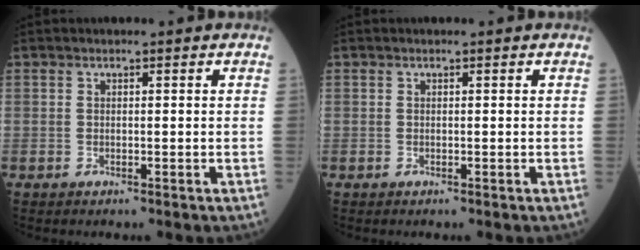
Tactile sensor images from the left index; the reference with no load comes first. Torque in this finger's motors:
{"motor_torque": [-0.06, -0.05, -0.05, -0.01]}